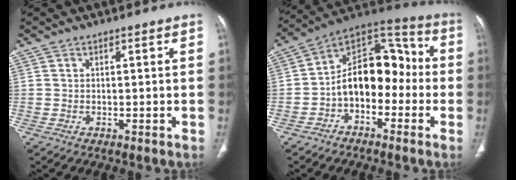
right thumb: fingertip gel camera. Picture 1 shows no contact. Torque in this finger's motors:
{"motor_torque": [1.99, 2.34, 1.38, -0.87, 0.10]}